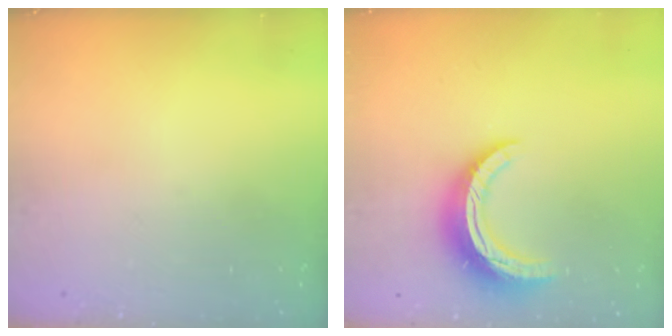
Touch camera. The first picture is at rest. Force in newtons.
{"total": 12.2, "press": 12.1, "slide": 0.9}